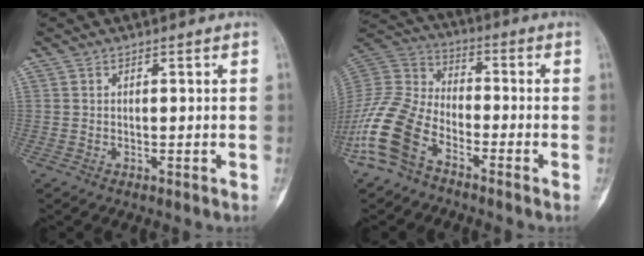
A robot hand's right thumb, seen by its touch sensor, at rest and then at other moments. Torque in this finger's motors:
{"motor_torque": [0.31, 0.42, 1.66, -1.11, 0.18]}